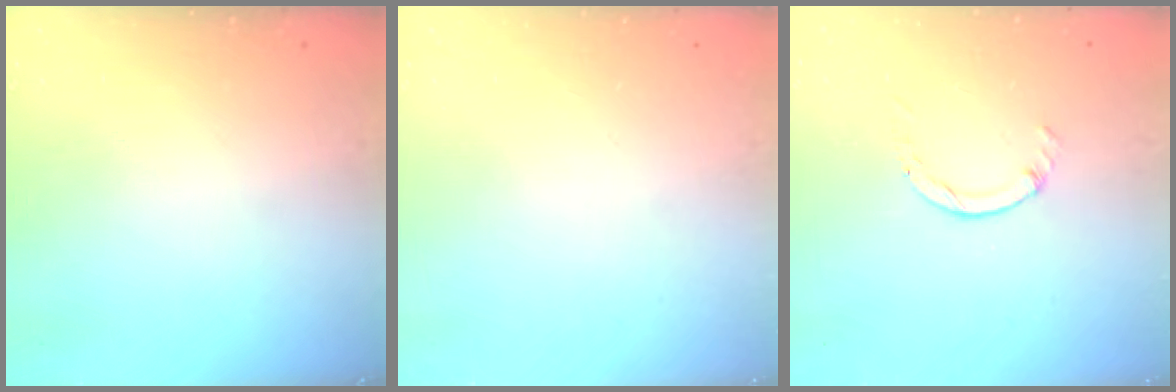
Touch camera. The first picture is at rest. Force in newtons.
{"total": 0.0}
{"total": 0.0}